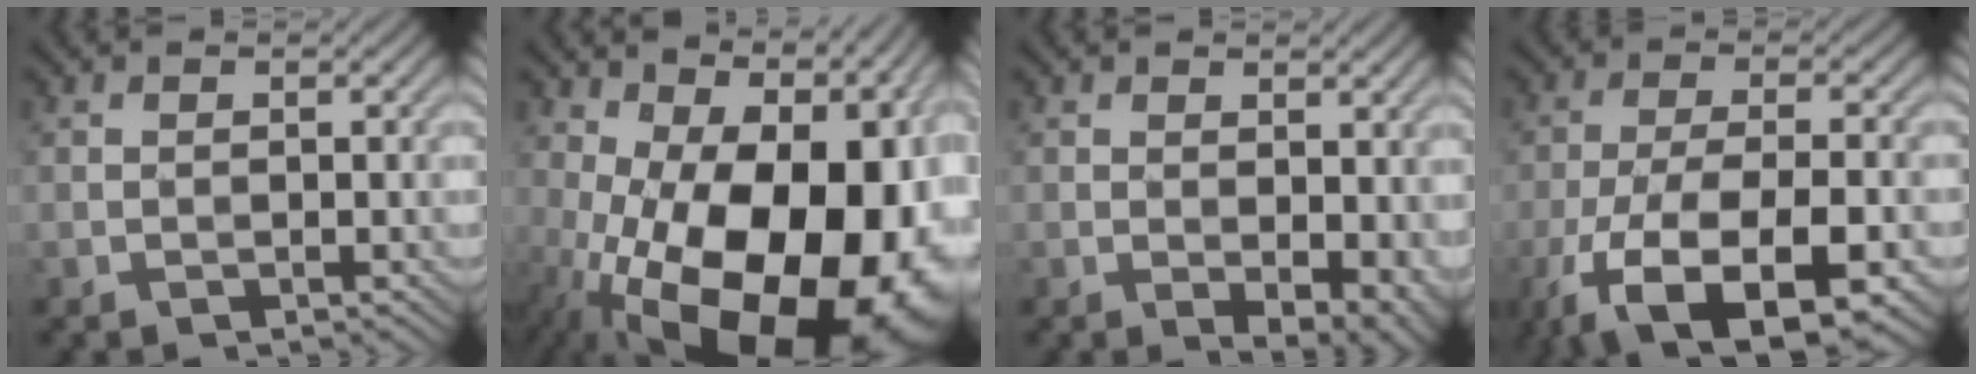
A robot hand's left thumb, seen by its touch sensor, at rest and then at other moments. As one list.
[{"total": 22.0, "force": [-6.3, 12.4, 17.1], "torque": [-0.281, -0.039, -0.070]}, {"total": 4.7, "force": [-0.3, 2.5, 4.0], "torque": [-0.061, -0.010, 0.003]}, {"total": 13.3, "force": [-7.6, 4.9, 9.7], "torque": [-0.195, -0.019, -0.132]}]